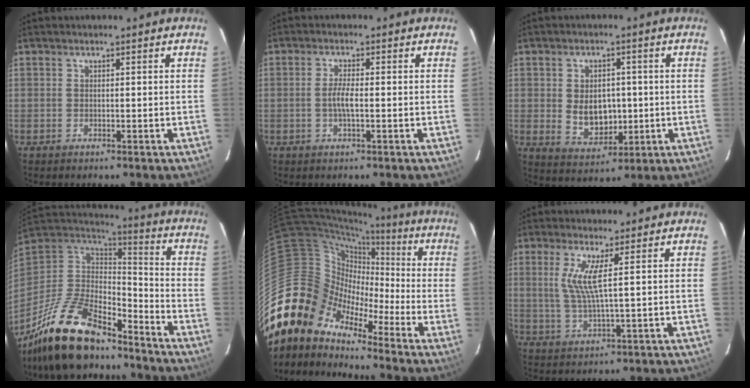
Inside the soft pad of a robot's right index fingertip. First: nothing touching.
{"total": 2.4, "force": [-0.5, -0.1, 2.4], "torque": [-0.048, -0.002, -0.010]}
{"total": 8.0, "force": [-0.1, 5.8, 5.4], "torque": [-0.101, -0.003, 0.016]}
{"total": 21.3, "force": [-16.4, 7.3, 11.5], "torque": [-0.241, -0.022, -0.291]}
{"total": 14.0, "force": [-10.1, 8.8, 4.4], "torque": [-0.086, 0.025, -0.218]}
{"total": 5.9, "force": [1.7, 0.0, 5.6], "torque": [-0.118, -0.008, 0.035]}